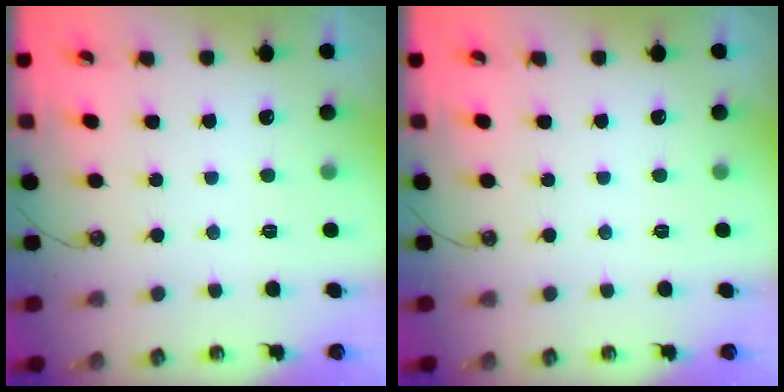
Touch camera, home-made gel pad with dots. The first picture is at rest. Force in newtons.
{"total": 0.0}